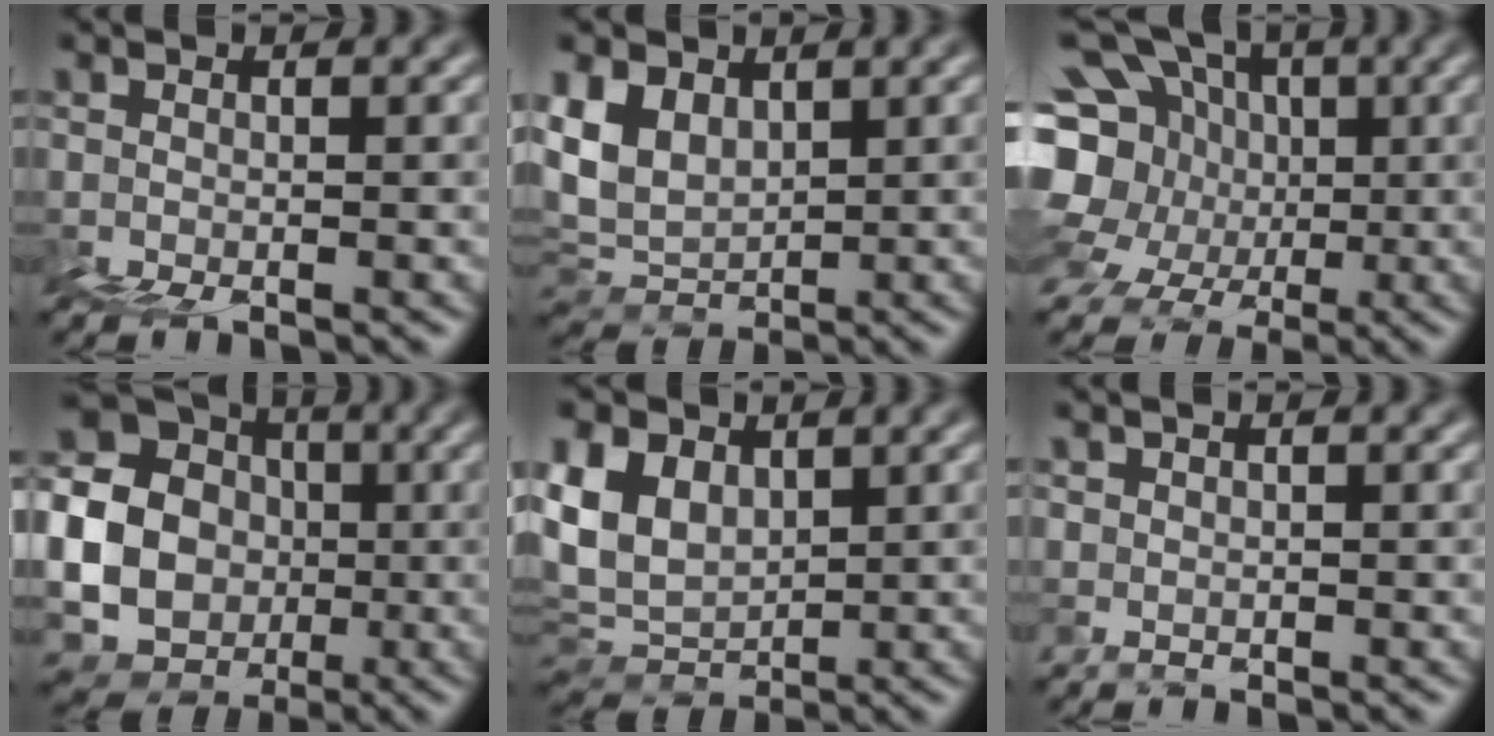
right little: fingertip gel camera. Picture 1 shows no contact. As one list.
[{"total": 4.5, "force": [3.3, 2.6, 1.7], "torque": [-0.048, 0.007, 0.068]}, {"total": 13.8, "force": [2.7, 11.9, 6.4], "torque": [-0.168, 0.029, 0.040]}, {"total": 22.0, "force": [0.3, 21.1, 6.1], "torque": [-0.142, 0.003, -0.043]}, {"total": 5.9, "force": [3.5, 3.9, 2.8], "torque": [-0.086, 0.022, 0.070]}, {"total": 1.1, "force": [0.8, 0.2, -0.7], "torque": [0.026, 0.004, 0.021]}]